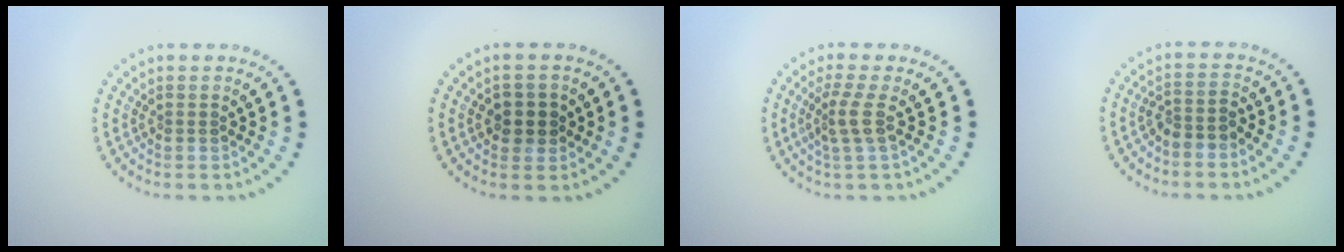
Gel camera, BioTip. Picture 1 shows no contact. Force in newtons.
{"total": 2.3, "press": 2.2, "slide": 0.6}
{"total": 2.4, "press": 1.7, "slide": 1.7}
{"total": 2.0, "press": 1.6, "slide": 1.1}